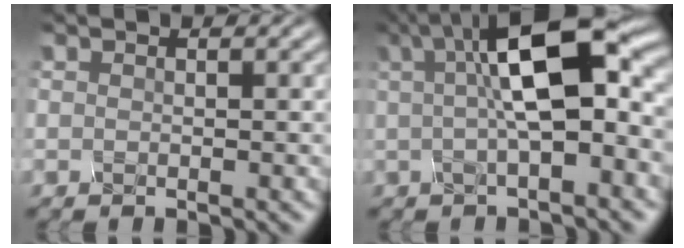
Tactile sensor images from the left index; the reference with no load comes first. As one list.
[{"total": 9.4, "force": [1.8, 2.7, 8.9], "torque": [-0.133, 0.018, 0.020]}]